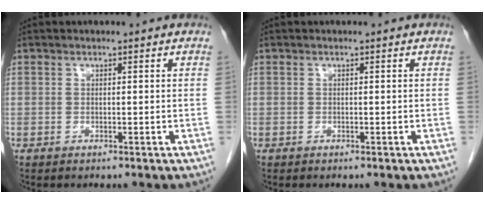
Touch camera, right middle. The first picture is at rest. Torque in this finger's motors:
{"motor_torque": [-0.08, -0.24, -0.02, -0.02]}